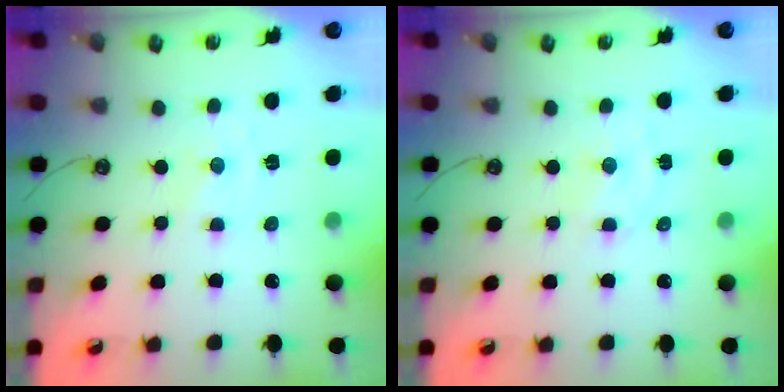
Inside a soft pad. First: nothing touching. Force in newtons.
{"total": 2.0, "press": 2.0, "slide": 0.5}